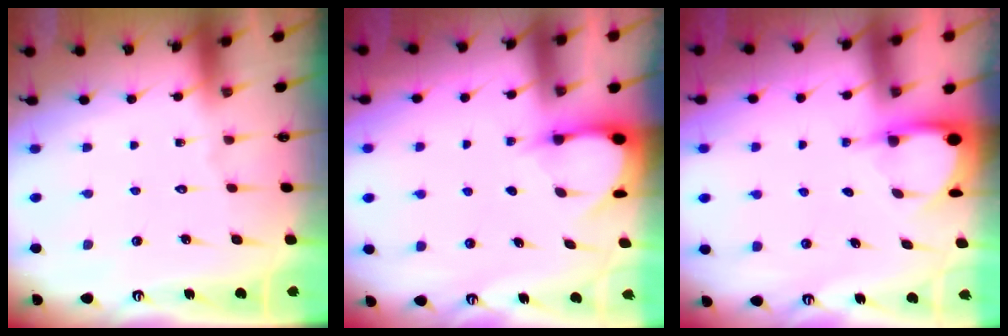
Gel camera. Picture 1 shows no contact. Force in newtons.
{"total": 3.3, "press": 3.3, "slide": 0.4}
{"total": 3.4, "press": 3.4, "slide": 0.1}